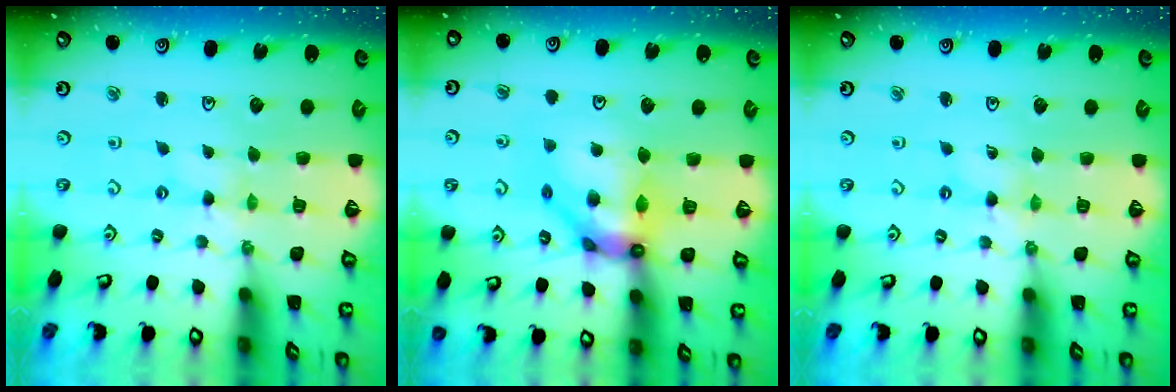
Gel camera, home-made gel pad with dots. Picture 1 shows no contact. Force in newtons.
{"total": 12.8, "press": 12.7, "slide": 1.3}
{"total": 0.7, "press": 0.7, "slide": 0.1}